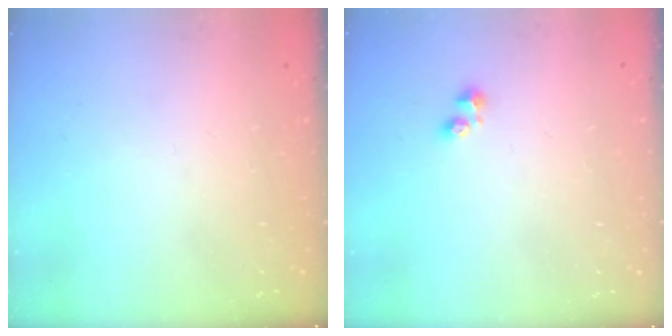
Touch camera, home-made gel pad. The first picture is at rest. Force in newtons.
{"total": 1.8, "press": 1.7, "slide": 0.4}